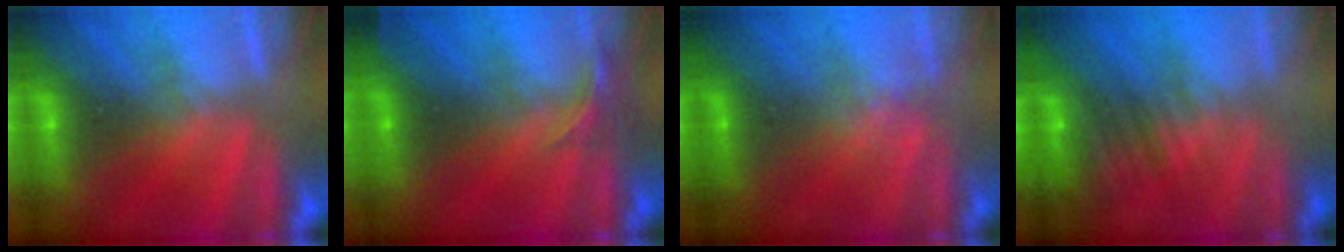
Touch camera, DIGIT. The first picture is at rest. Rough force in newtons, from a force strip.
{"total": 2.9}
{"total": 1.2}
{"total": 4.9}